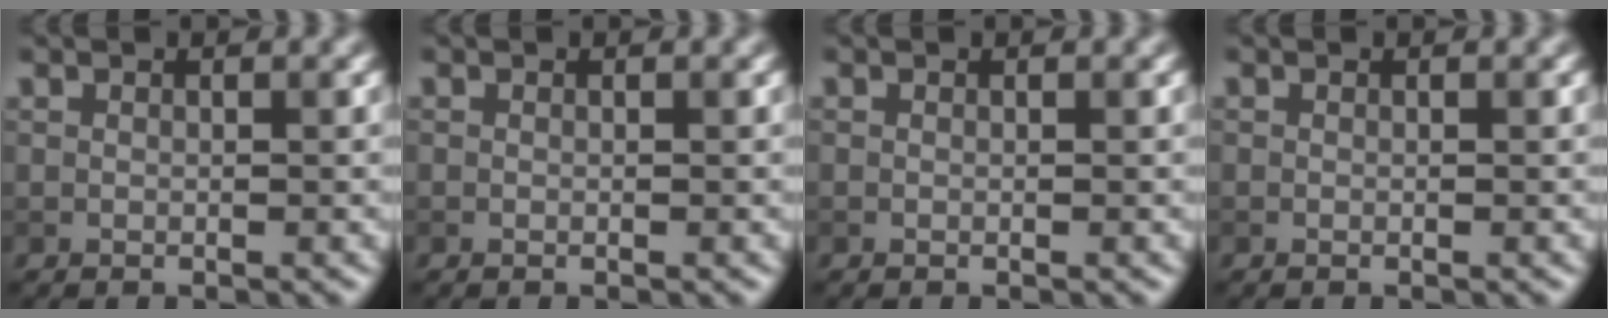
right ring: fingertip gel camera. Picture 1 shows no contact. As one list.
[{"total": 0.0}, {"total": 0.0}, {"total": 0.0}]